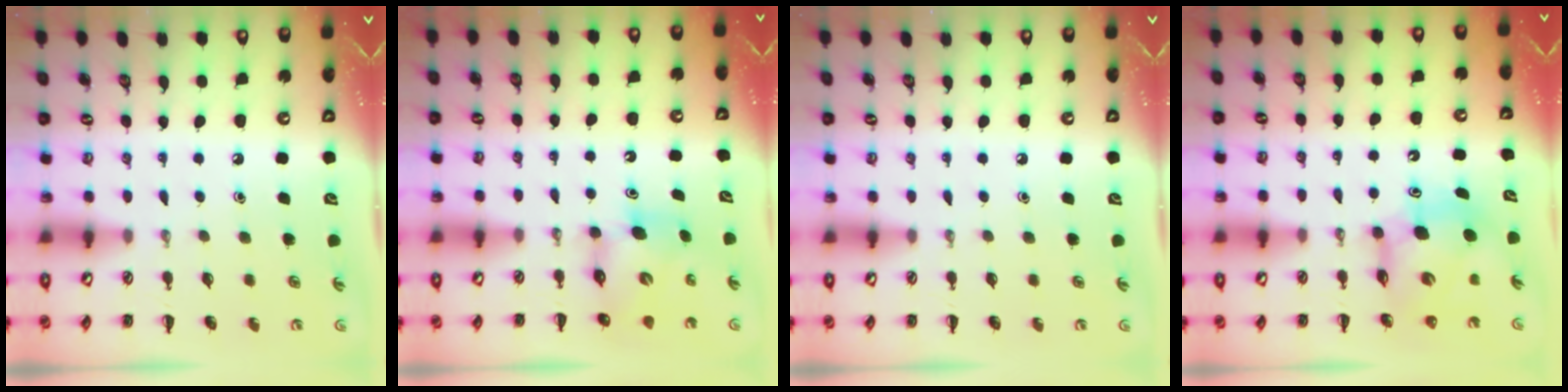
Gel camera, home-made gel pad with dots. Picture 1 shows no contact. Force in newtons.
{"total": 7.5, "press": 7.4, "slide": 1.2}
{"total": 0.0}
{"total": 8.9, "press": 8.5, "slide": 2.3}